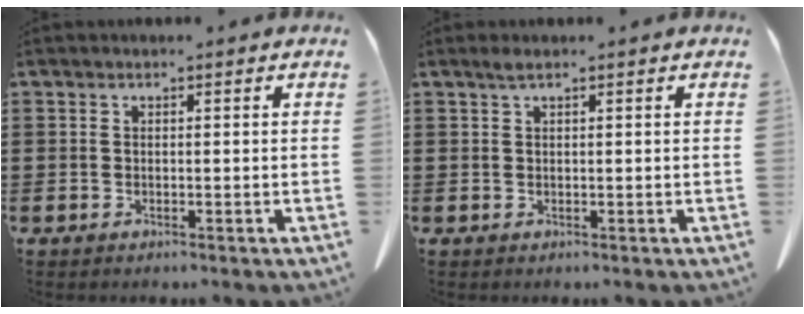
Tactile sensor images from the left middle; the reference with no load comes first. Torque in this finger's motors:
{"motor_torque": [0.18, 0.15, 0.03, 0.01]}